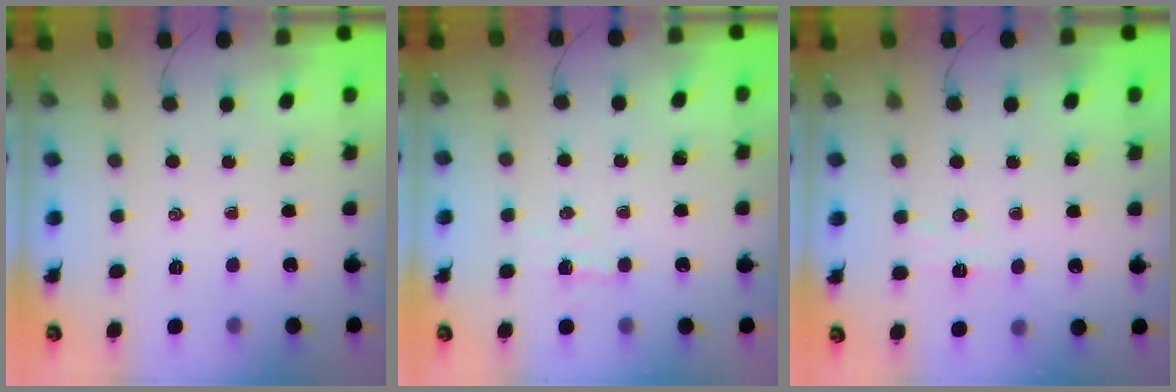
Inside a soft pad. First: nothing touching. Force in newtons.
{"total": 3.3, "press": 3.2, "slide": 0.8}
{"total": 3.5, "press": 3.4, "slide": 1.0}